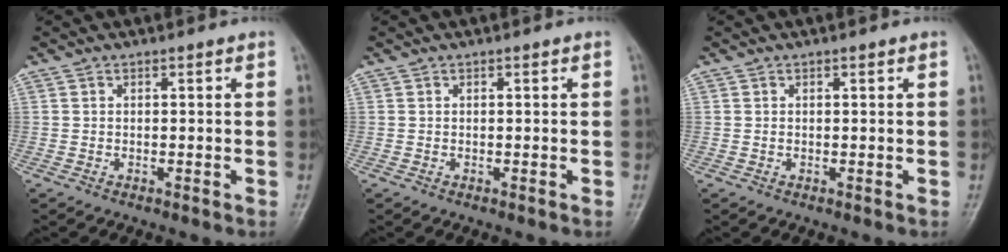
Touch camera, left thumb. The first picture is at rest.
{"total": 0.0}
{"total": 0.5, "force": [0.3, 0.2, 0.4], "torque": [-0.006, 0.000, 0.005]}